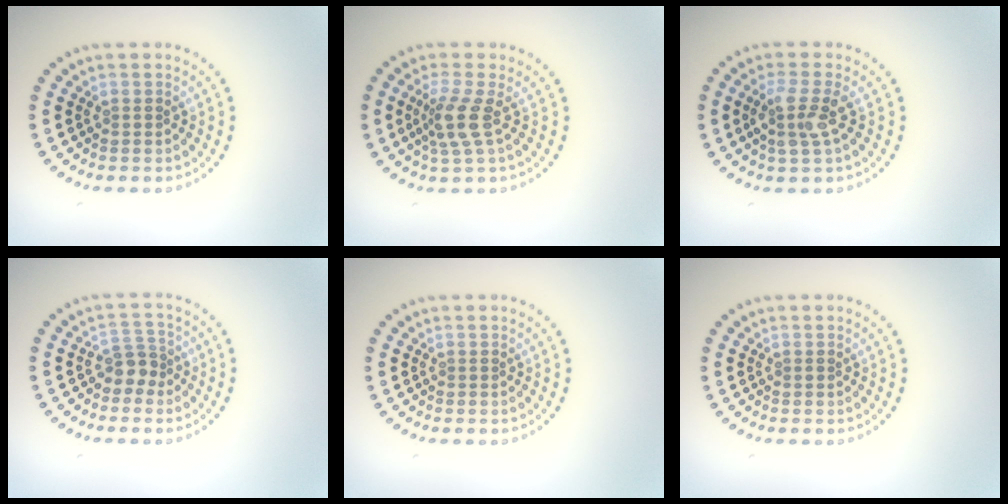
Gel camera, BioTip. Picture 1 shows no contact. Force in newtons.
{"total": 2.8, "press": 2.2, "slide": 1.8}
{"total": 2.9, "press": 2.6, "slide": 1.3}
{"total": 2.1, "press": 1.6, "slide": 1.3}
{"total": 0.0}
{"total": 0.0}